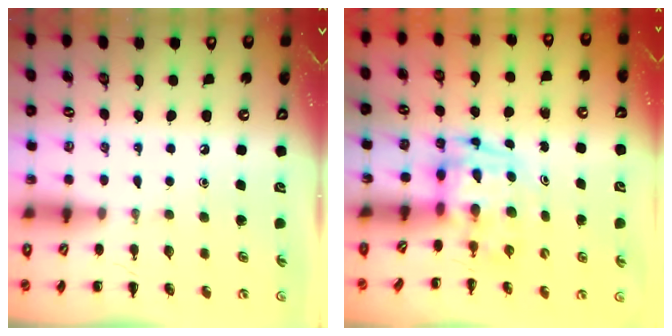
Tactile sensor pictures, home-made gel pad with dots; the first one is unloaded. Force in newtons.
{"total": 3.3, "press": 3.2, "slide": 0.6}